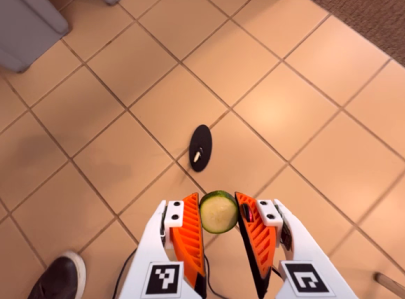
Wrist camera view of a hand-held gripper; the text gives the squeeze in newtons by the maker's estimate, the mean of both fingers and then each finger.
{"total": 6.7, "left": 6.1, "right": 7.2}